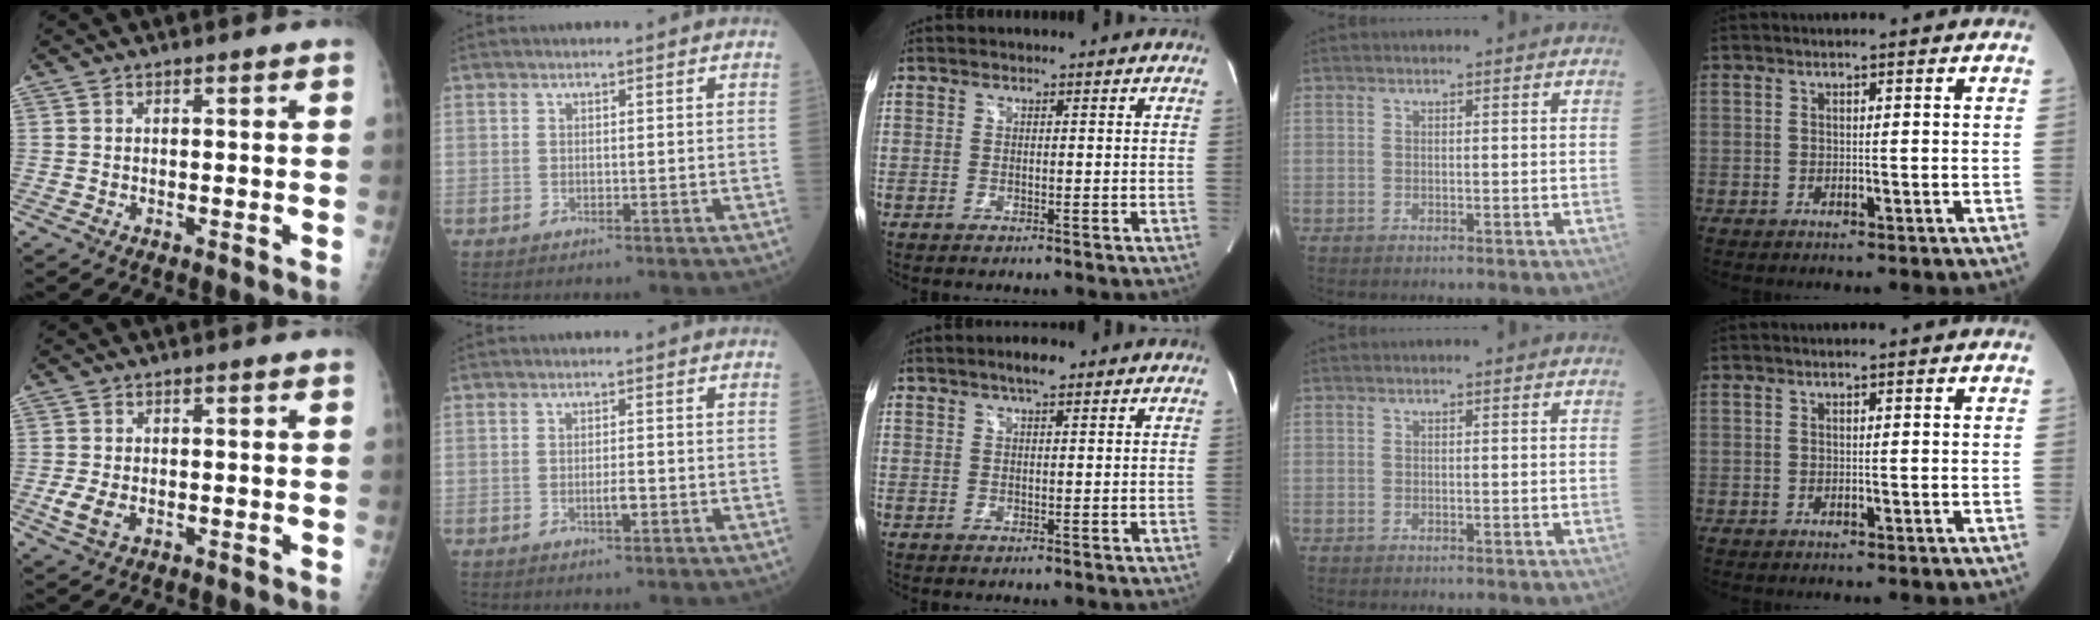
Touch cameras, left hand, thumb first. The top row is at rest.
{"thumb": {"total": 4.2, "force": [-1.1, 2.5, 3.1], "torque": [-0.071, 0.000, -0.018]}, "index": {"total": 1.7, "force": [-0.9, 0.4, 1.3], "torque": [-0.022, -0.005, -0.016]}, "middle": {"total": 3.0, "force": [2.0, 0.5, 2.1], "torque": [-0.043, 0.006, 0.034]}}